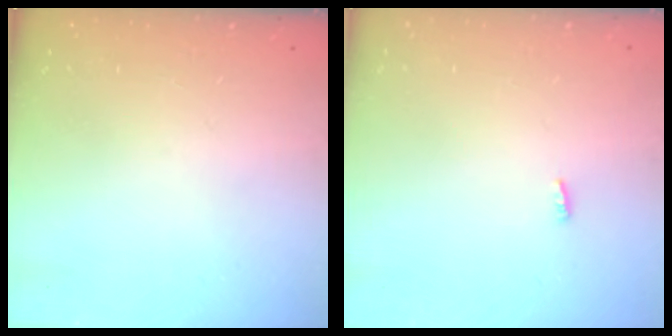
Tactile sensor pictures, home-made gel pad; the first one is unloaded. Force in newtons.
{"total": 2.3, "press": 2.1, "slide": 0.8}